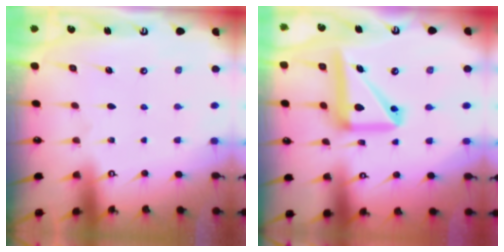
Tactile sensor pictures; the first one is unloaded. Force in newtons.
{"total": 17.3, "press": 17.2, "slide": 2.1}